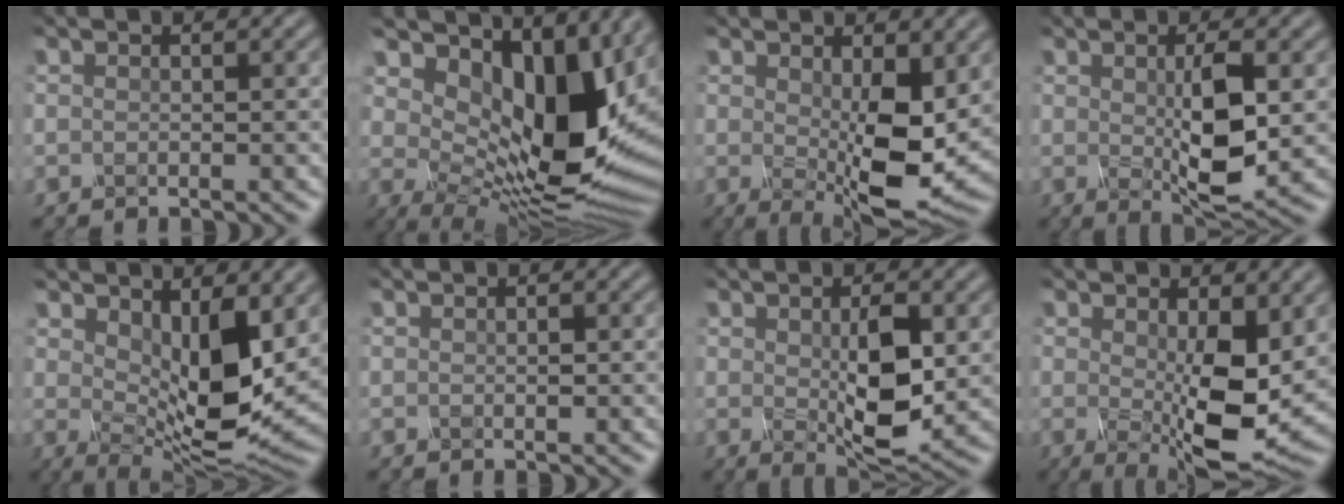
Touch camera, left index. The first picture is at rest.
{"total": 13.3, "force": [5.0, 6.7, 10.3], "torque": [-0.151, -0.006, 0.093]}
{"total": 7.9, "force": [-0.1, 3.0, 7.3], "torque": [-0.131, -0.014, 0.011]}
{"total": 5.0, "force": [0.2, 1.1, 4.8], "torque": [-0.093, -0.006, 0.012]}
{"total": 8.0, "force": [1.6, 3.4, 7.0], "torque": [-0.122, -0.014, 0.039]}
{"total": 0.0}
{"total": 5.5, "force": [0.1, 1.9, 5.2], "torque": [-0.099, -0.008, 0.011]}
{"total": 8.0, "force": [-0.2, 2.8, 7.4], "torque": [-0.134, -0.018, 0.010]}